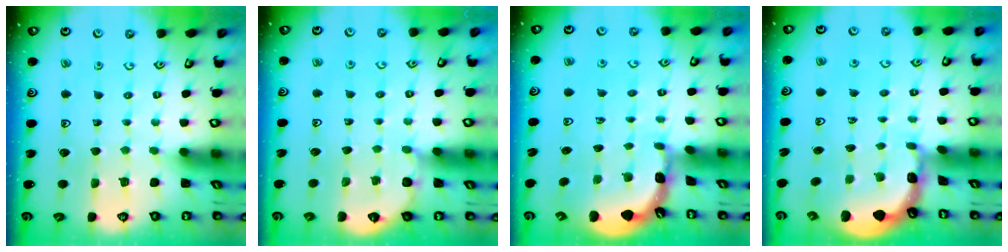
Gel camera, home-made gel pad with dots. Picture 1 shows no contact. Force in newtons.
{"total": 4.5, "press": 4.5, "slide": 0.3}
{"total": 1.8, "press": 1.8, "slide": 0.1}
{"total": 1.5, "press": 1.5, "slide": 0.1}